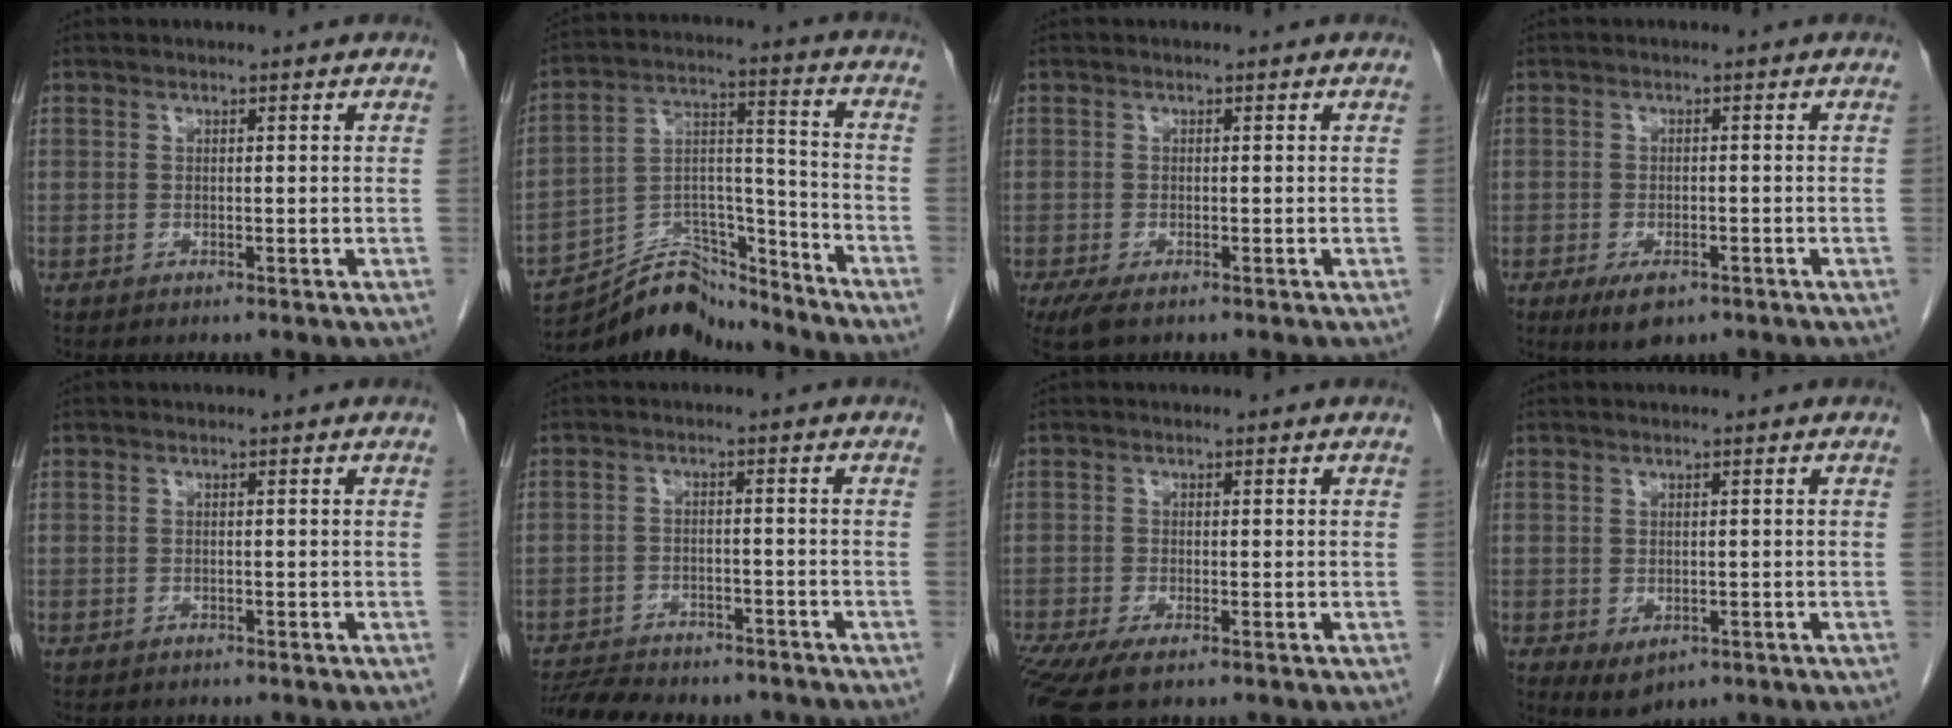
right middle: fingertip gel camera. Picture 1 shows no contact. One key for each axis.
{"total": 14.2, "fx": -13.8, "fy": 2.5, "fz": 2.6, "tx": -0.045, "ty": 0.038, "tz": -0.235}
{"total": 3.4, "fx": -2.2, "fy": 1.1, "fz": 2.4, "tx": -0.051, "ty": -0.012, "tz": -0.037}
{"total": 4.6, "fx": -2.7, "fy": 1.9, "fz": 3.2, "tx": -0.057, "ty": -0.006, "tz": -0.038}
{"total": 0.8, "fx": -0.8, "fy": 0.2, "fz": 0.0, "tx": -0.011, "ty": -0.003, "tz": -0.014}
{"total": 12.1, "fx": -10.8, "fy": 3.4, "fz": 4.2, "tx": -0.082, "ty": 0.002, "tz": -0.149}
{"total": 6.0, "fx": -4.0, "fy": 1.4, "fz": 4.2, "tx": -0.078, "ty": -0.018, "tz": -0.072}
{"total": 2.9, "fx": -1.0, "fy": 1.8, "fz": 2.0, "tx": -0.032, "ty": -0.006, "tz": 0.000}